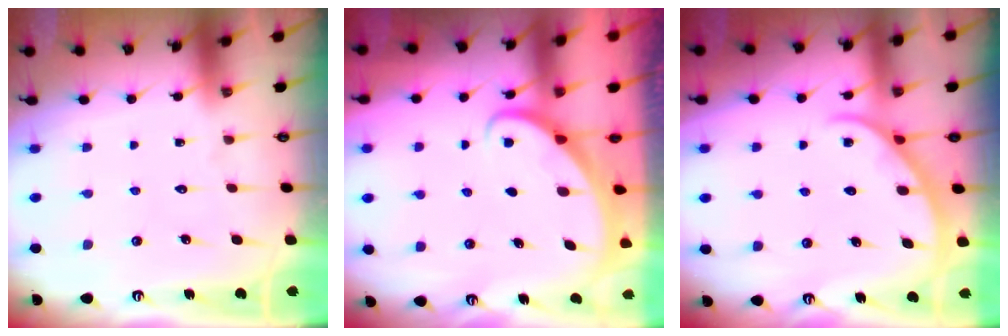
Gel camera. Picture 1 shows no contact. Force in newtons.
{"total": 2.3, "press": 2.3, "slide": 0.1}
{"total": 2.7, "press": 2.6, "slide": 0.3}